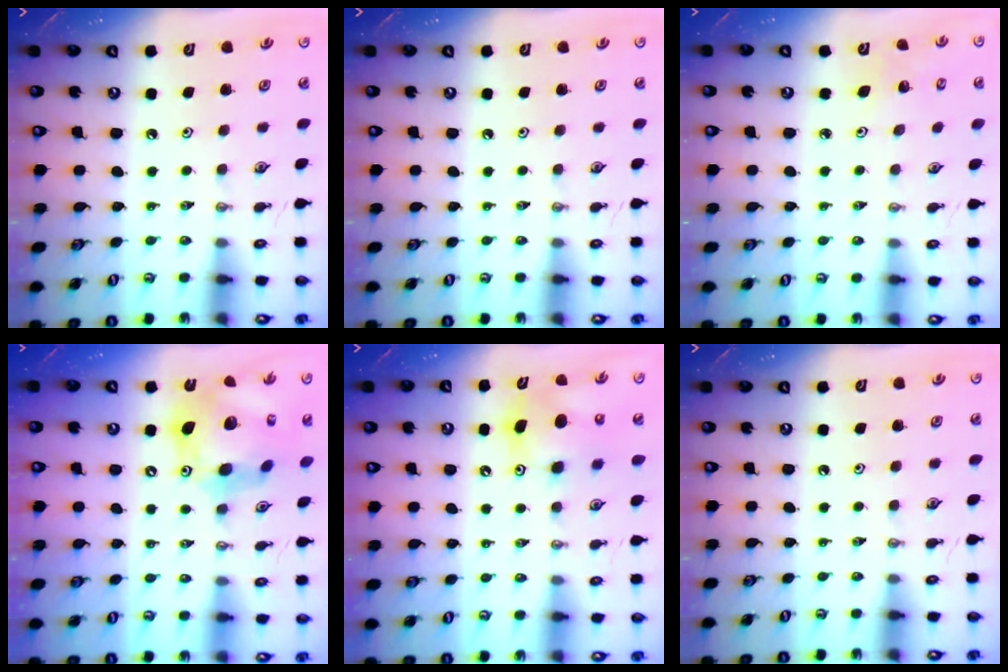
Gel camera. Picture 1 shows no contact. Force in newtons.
{"total": 0.0}
{"total": 3.6, "press": 3.2, "slide": 1.6}
{"total": 18.7, "press": 18.6, "slide": 2.0}
{"total": 8.4, "press": 8.3, "slide": 1.3}
{"total": 0.0}